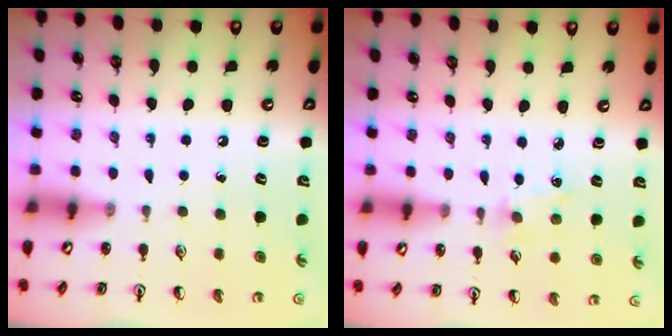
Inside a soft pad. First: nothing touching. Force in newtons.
{"total": 2.1, "press": 2.0, "slide": 0.4}